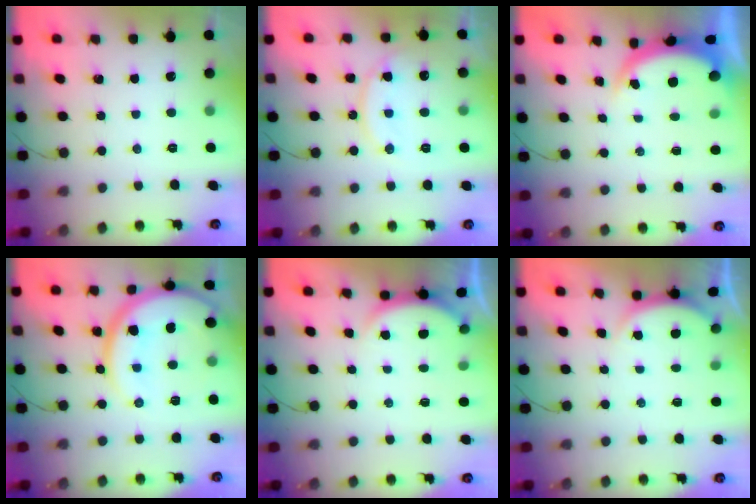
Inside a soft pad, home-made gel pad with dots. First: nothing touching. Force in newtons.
{"total": 13.5, "press": 13.5, "slide": 1.2}
{"total": 4.6, "press": 4.6, "slide": 0.3}
{"total": 16.9, "press": 16.9, "slide": 1.3}
{"total": 2.6, "press": 2.5, "slide": 0.6}
{"total": 2.9, "press": 2.2, "slide": 1.8}